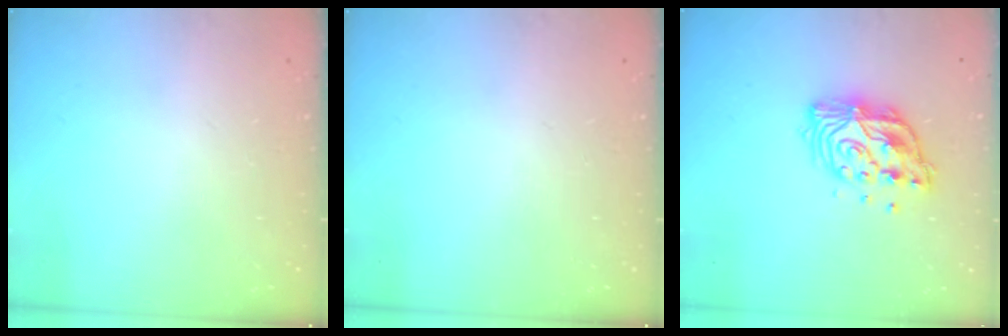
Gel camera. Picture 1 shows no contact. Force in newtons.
{"total": 0.0}
{"total": 12.7, "press": 12.6, "slide": 1.0}